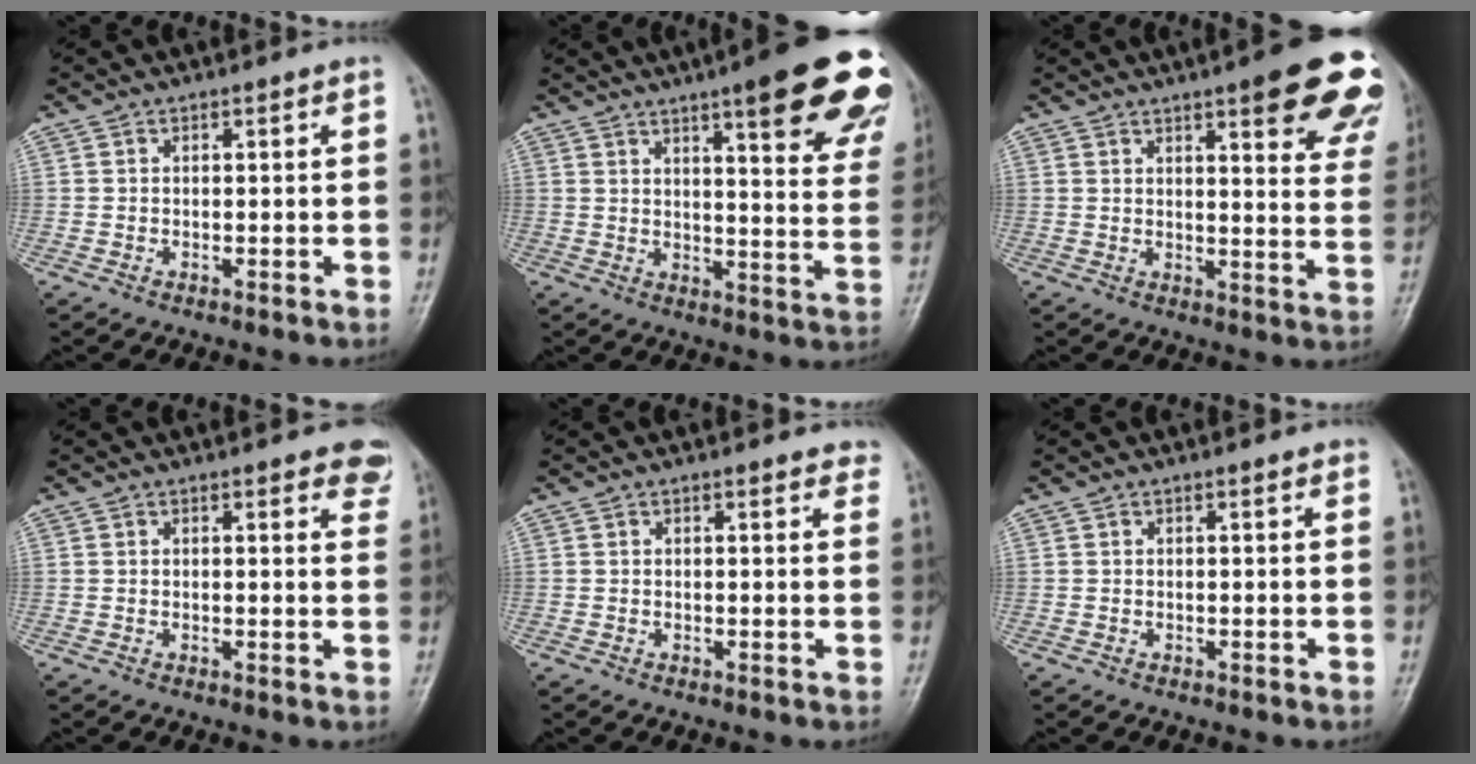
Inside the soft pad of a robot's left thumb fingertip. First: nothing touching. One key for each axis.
{"total": 22.6, "fx": 13.6, "fy": 4.6, "fz": 17.5, "tx": -0.192, "ty": -0.043, "tz": 0.163}
{"total": 18.1, "fx": 10.6, "fy": 4.5, "fz": 14.0, "tx": -0.143, "ty": -0.036, "tz": 0.117}
{"total": 5.9, "fx": 4.6, "fy": 2.0, "fz": 3.0, "tx": -0.007, "ty": -0.017, "tz": 0.037}
{"total": 3.5, "fx": 3.1, "fy": 1.1, "fz": 1.1, "tx": 0.009, "ty": -0.010, "tz": 0.019}
{"total": 0.9, "fx": 0.7, "fy": 0.1, "fz": 0.5, "tx": -0.006, "ty": 0.000, "tz": 0.007}